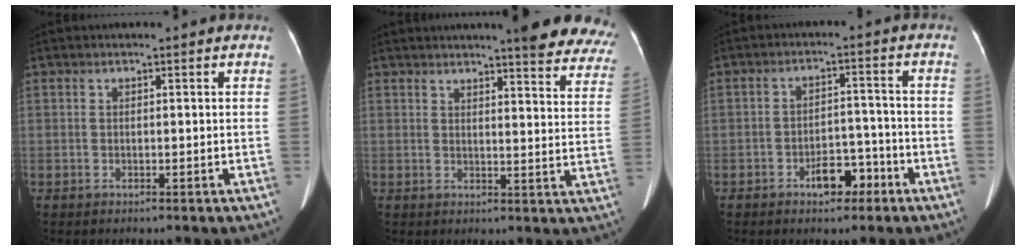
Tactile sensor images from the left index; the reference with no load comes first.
{"total": 15.3, "force": [13.6, 2.1, 6.7], "torque": [-0.054, -0.043, 0.135]}
{"total": 5.0, "force": [-3.1, 2.5, 3.0], "torque": [-0.045, 0.015, -0.046]}